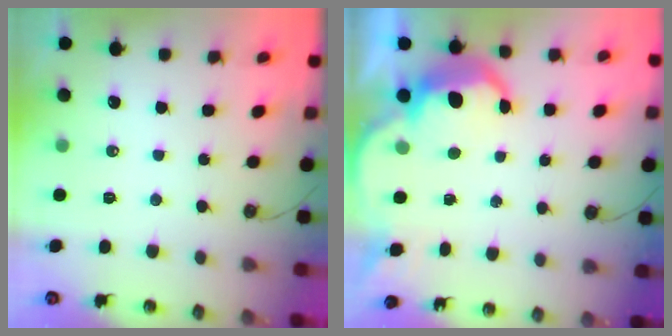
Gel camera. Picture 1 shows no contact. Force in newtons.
{"total": 7.3, "press": 7.3, "slide": 0.4}